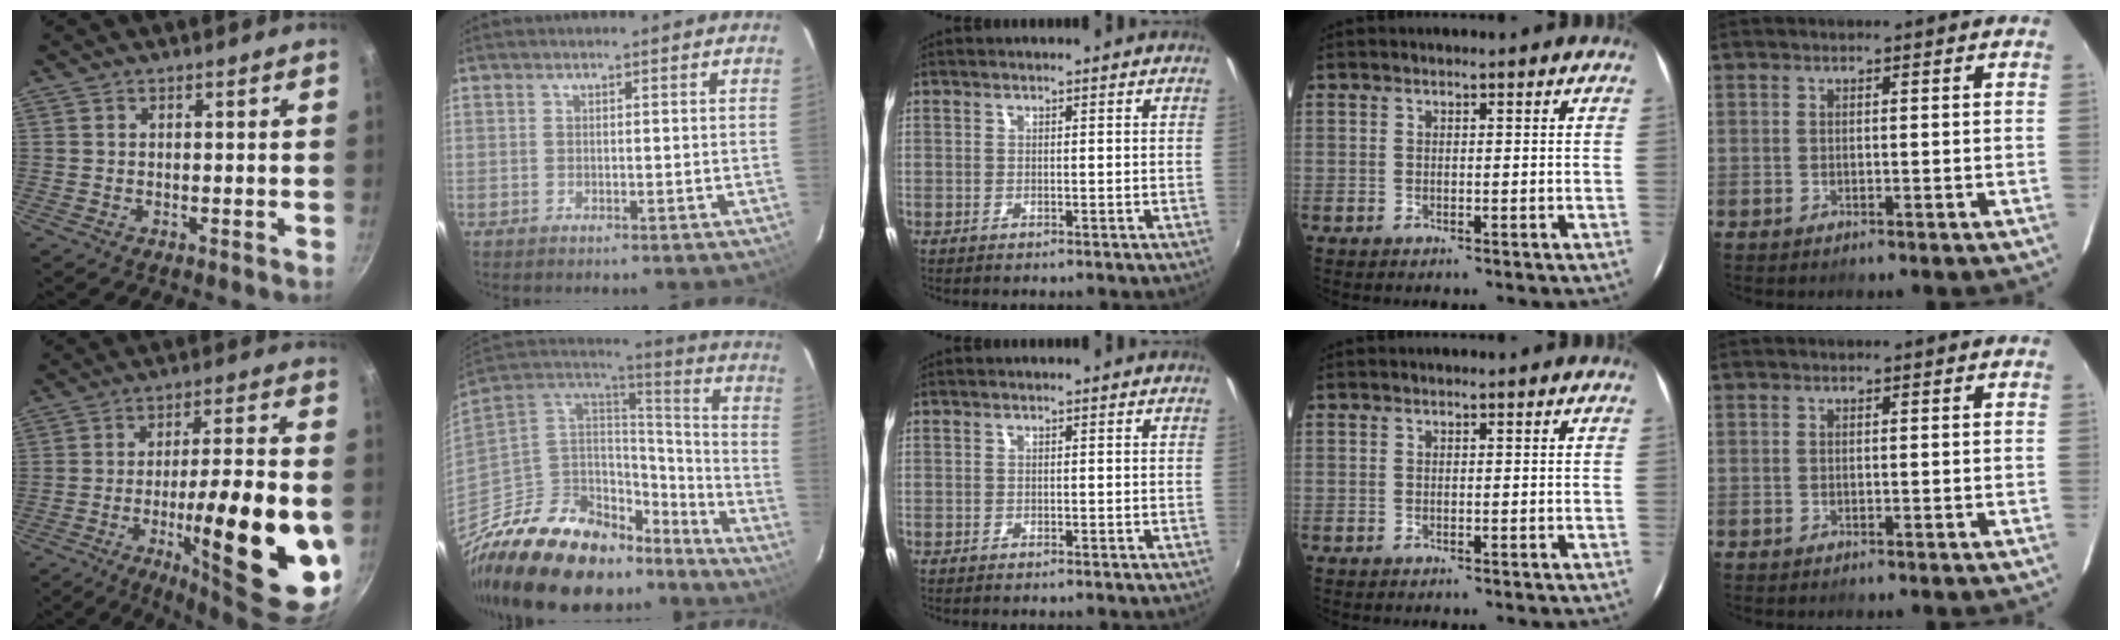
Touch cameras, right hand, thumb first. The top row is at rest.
{"thumb": {"total": 24.9, "force": [-6.9, 6.1, 23.2], "torque": [-0.319, 0.023, -0.094]}, "index": {"total": 27.0, "force": [-19.5, 13.3, 13.1], "torque": [-0.269, 0.021, -0.307]}}